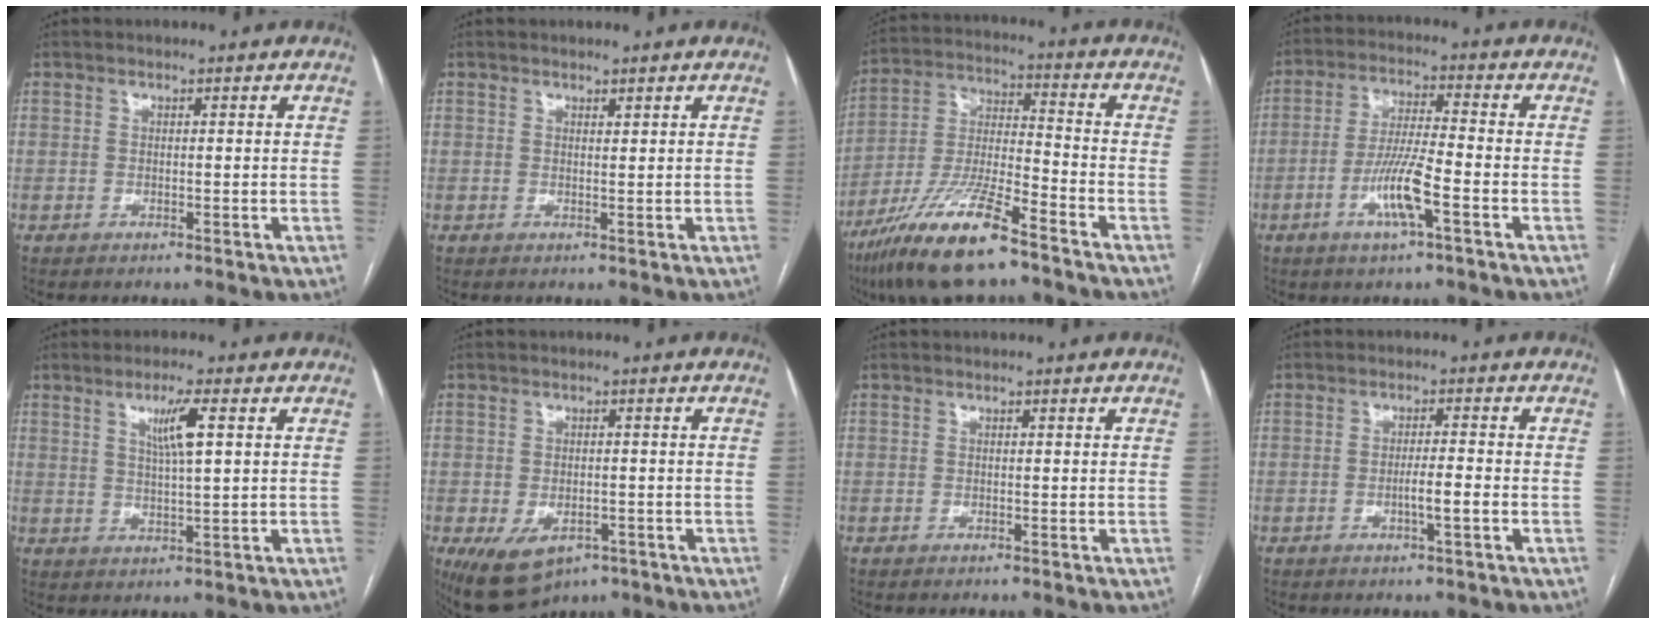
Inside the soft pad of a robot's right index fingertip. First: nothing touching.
{"total": 0.5, "force": [0.5, 0.1, 0.2], "torque": [-0.005, -0.005, 0.008]}
{"total": 15.1, "force": [-10.3, 2.1, 10.8], "torque": [-0.222, -0.022, -0.190]}
{"total": 8.4, "force": [-3.4, 0.7, 7.7], "torque": [-0.152, -0.003, -0.064]}
{"total": 5.0, "force": [1.8, 0.0, 4.7], "torque": [-0.083, -0.002, 0.033]}
{"total": 8.6, "force": [-4.6, 5.1, 5.2], "torque": [-0.090, -0.005, -0.060]}
{"total": 0.0}
{"total": 3.2, "force": [-1.1, 0.0, 3.0], "torque": [-0.050, -0.001, -0.019]}